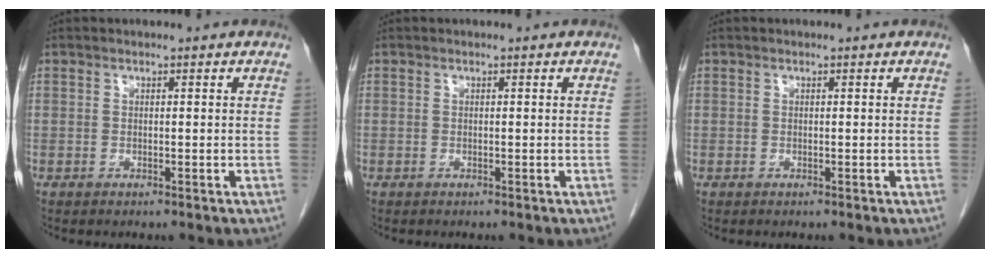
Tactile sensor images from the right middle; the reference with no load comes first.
{"total": 0.0}
{"total": 0.0}